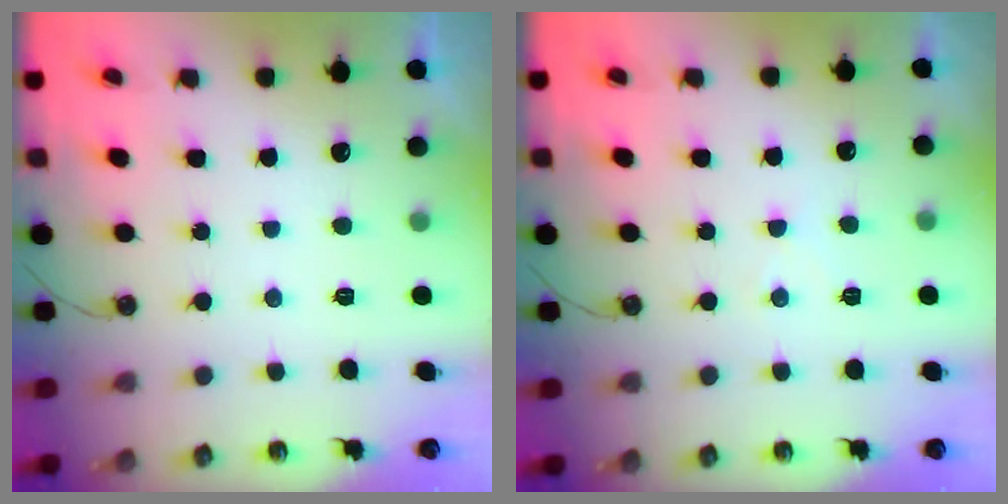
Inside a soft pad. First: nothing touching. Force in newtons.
{"total": 3.1, "press": 3.0, "slide": 0.6}